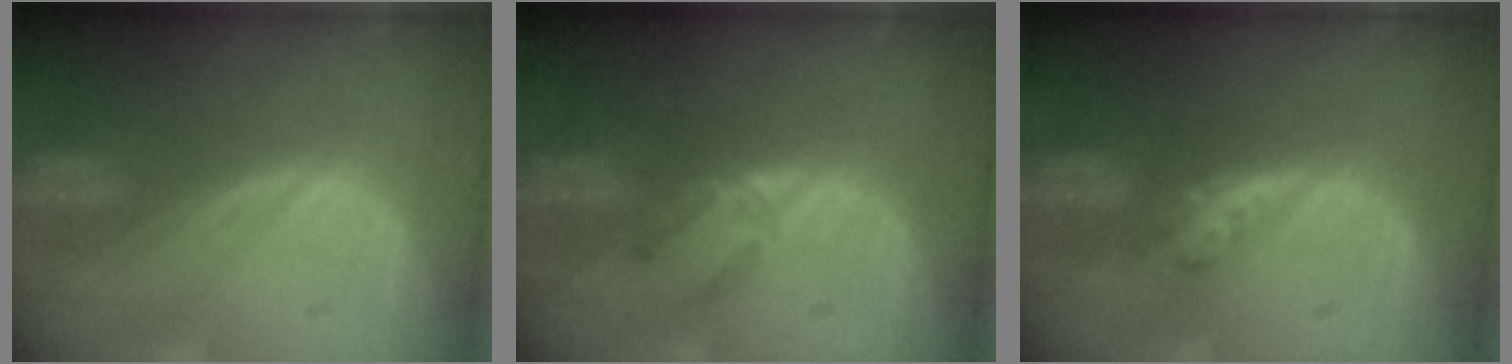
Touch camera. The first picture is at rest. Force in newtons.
{"total": 2.7, "press": 2.5, "slide": 1.0}
{"total": 2.9, "press": 2.5, "slide": 1.5}